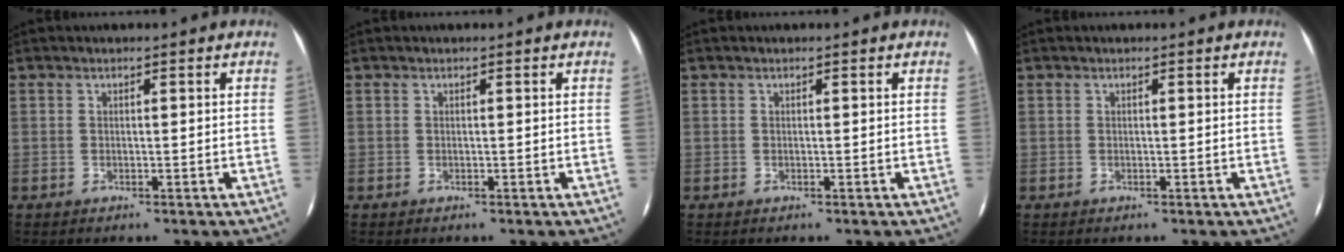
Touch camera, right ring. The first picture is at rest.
{"total": 0.0}
{"total": 0.0}
{"total": 0.0}